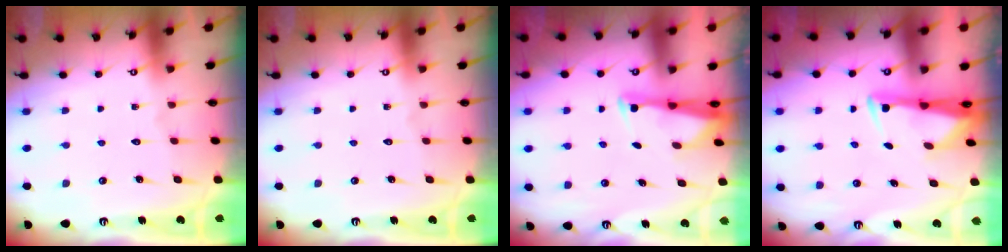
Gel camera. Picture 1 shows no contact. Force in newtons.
{"total": 0.0}
{"total": 2.7, "press": 2.7, "slide": 0.6}
{"total": 3.0, "press": 2.8, "slide": 0.9}